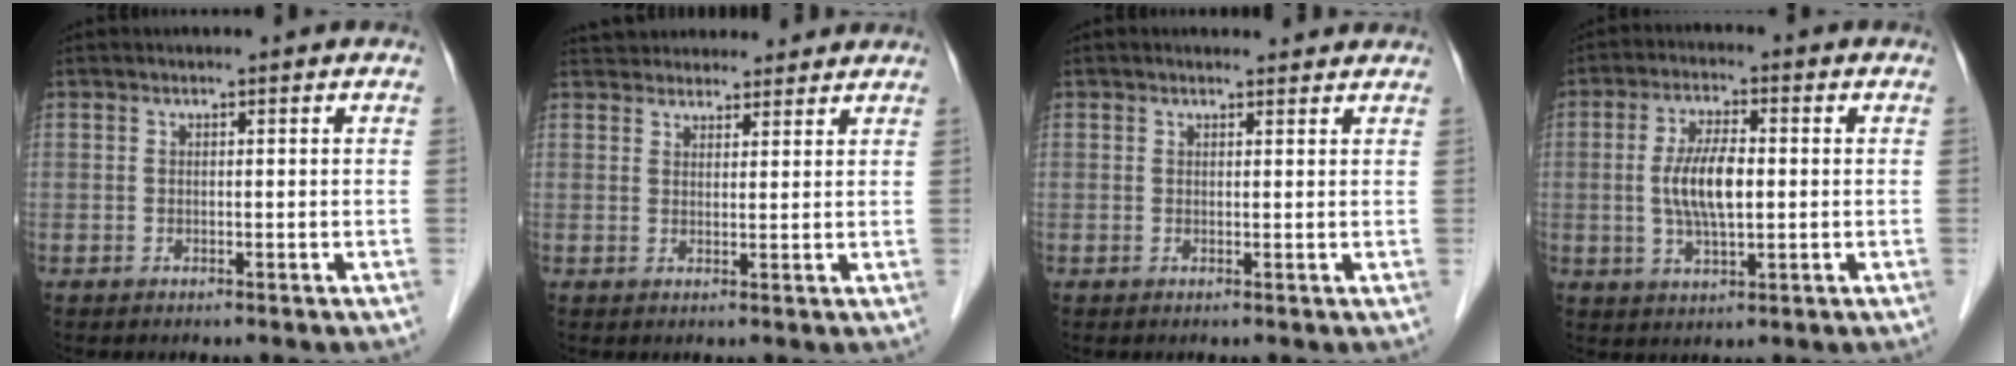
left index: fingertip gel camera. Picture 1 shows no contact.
{"total": 11.6, "force": [10.7, 3.7, 2.6], "torque": [-0.024, 0.036, 0.149]}
{"total": 2.3, "force": [2.2, 0.7, 0.3], "torque": [-0.007, 0.004, 0.020]}
{"total": 7.4, "force": [-0.3, 2.2, 7.0], "torque": [-0.148, -0.004, -0.003]}